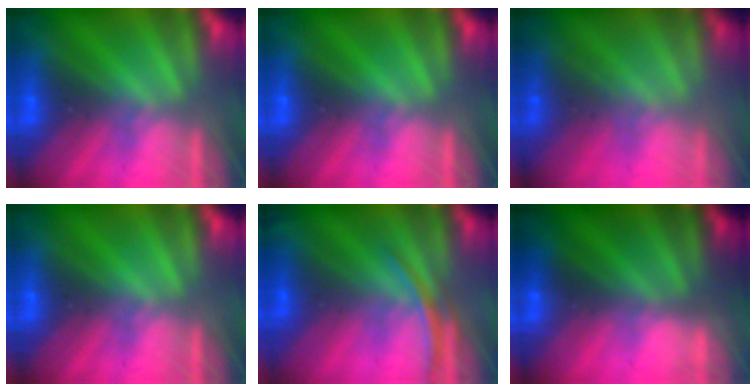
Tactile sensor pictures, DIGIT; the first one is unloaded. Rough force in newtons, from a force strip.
{"total": 0.0}
{"total": 1.4}
{"total": 0.0}
{"total": 2.8}
{"total": 2.1}